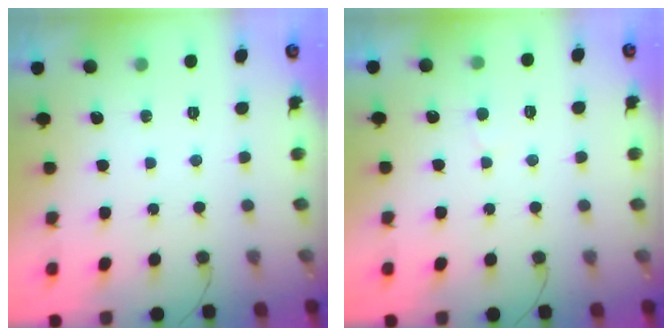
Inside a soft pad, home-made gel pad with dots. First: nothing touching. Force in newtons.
{"total": 2.5, "press": 2.5, "slide": 0.1}